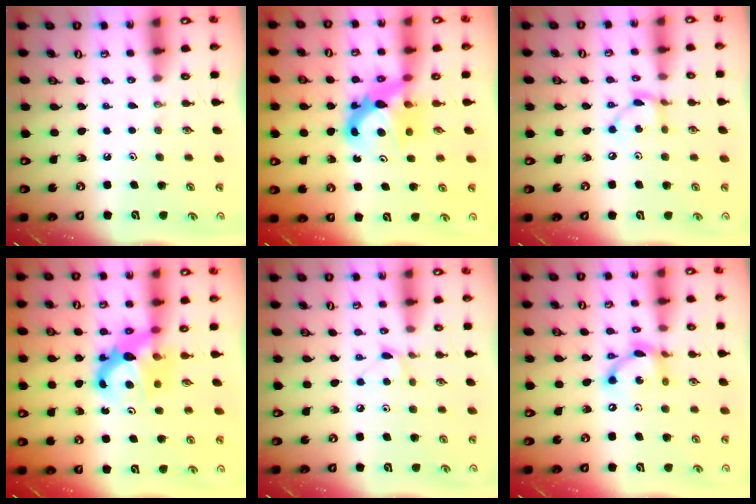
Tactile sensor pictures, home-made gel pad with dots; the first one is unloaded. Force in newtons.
{"total": 7.8, "press": 7.8, "slide": 0.6}
{"total": 7.5, "press": 7.5, "slide": 0.2}
{"total": 7.9, "press": 7.8, "slide": 0.5}
{"total": 5.2, "press": 5.1, "slide": 0.8}
{"total": 12.2, "press": 12.2, "slide": 0.6}